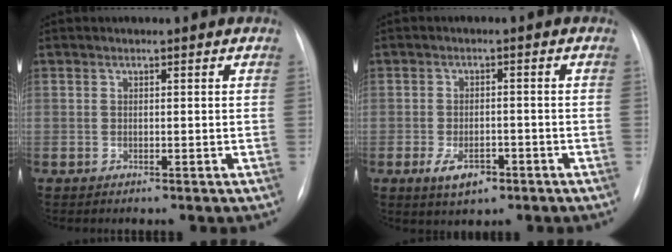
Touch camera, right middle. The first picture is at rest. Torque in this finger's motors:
{"motor_torque": [0.61, -0.55, 0.30, 0.03]}